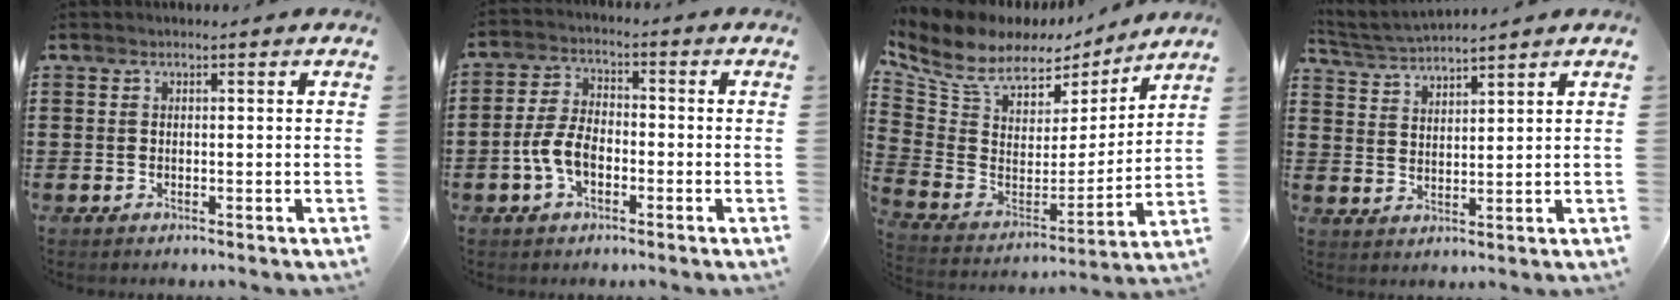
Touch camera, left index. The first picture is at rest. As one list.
[{"total": 6.1, "force": [-2.2, 3.3, 4.6], "torque": [-0.114, -0.001, -0.049]}, {"total": 8.6, "force": [6.2, 4.4, 4.0], "torque": [-0.113, -0.036, 0.111]}, {"total": 3.2, "force": [3.2, -0.3, 0.4], "torque": [-0.021, -0.015, 0.056]}]